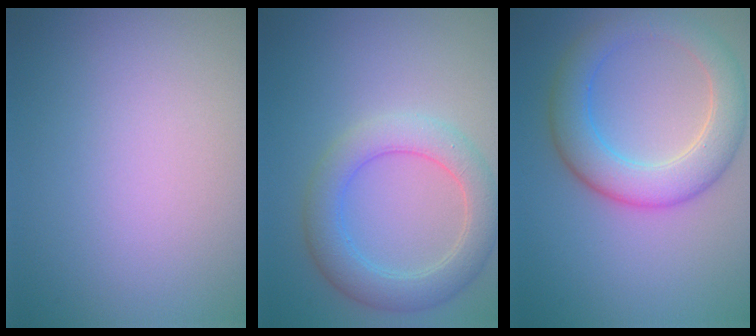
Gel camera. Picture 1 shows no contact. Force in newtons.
{"total": 4.6, "press": 4.6, "slide": 0.1}
{"total": 5.9, "press": 5.9, "slide": 0.2}